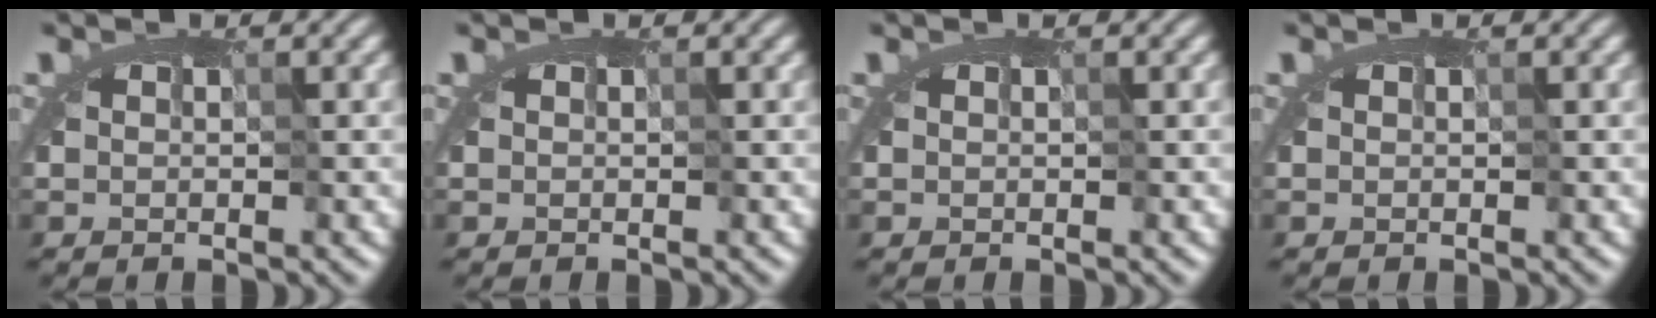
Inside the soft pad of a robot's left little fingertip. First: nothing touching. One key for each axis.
{"total": 0.0}
{"total": 0.0}
{"total": 0.0}